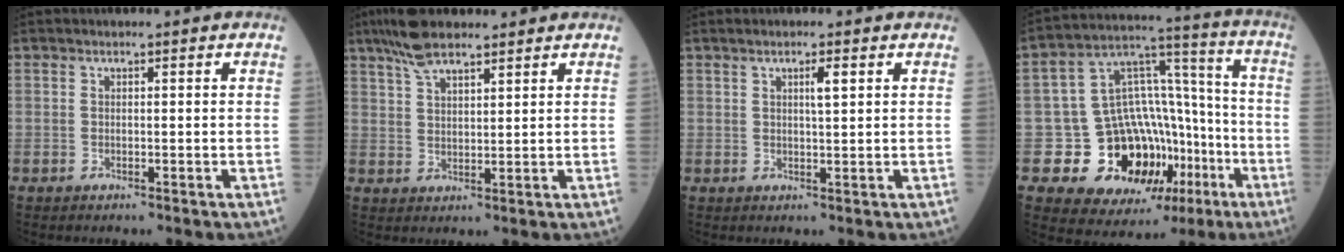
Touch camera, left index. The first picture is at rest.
{"total": 6.2, "force": [5.0, 1.5, 3.4], "torque": [-0.075, 0.019, 0.096]}
{"total": 2.1, "force": [0.9, 0.1, 1.8], "torque": [-0.034, 0.003, 0.017]}
{"total": 17.7, "force": [-7.1, 12.6, 10.1], "torque": [-0.144, 0.061, -0.092]}